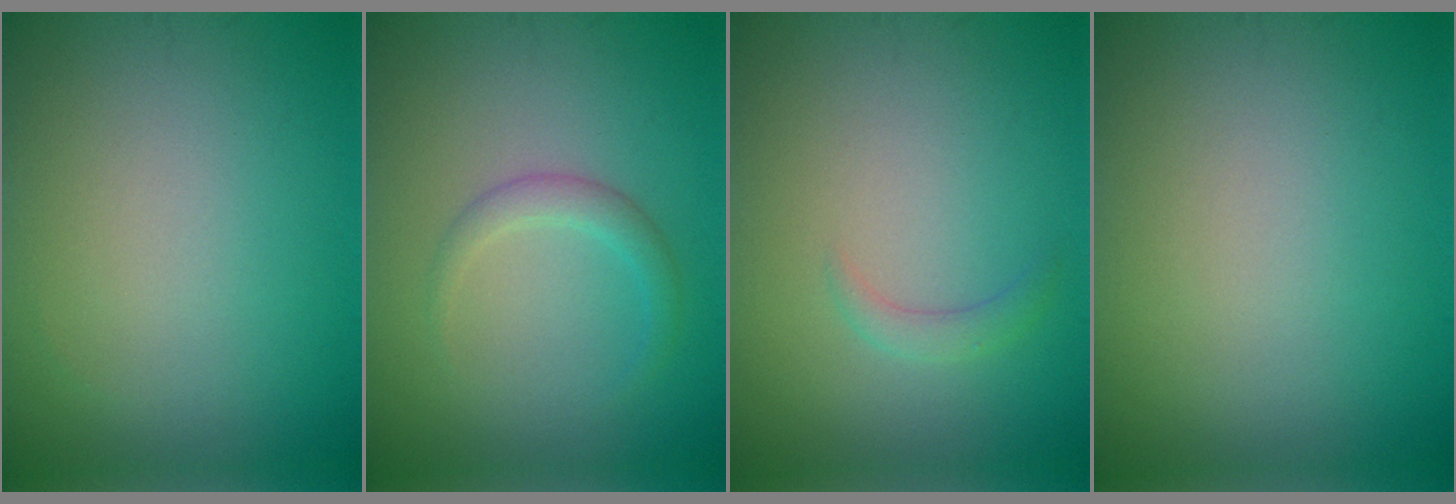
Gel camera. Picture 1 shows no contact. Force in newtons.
{"total": 1.7, "press": 1.7, "slide": 0.0}
{"total": 1.3, "press": 1.3, "slide": 0.0}
{"total": 0.0}